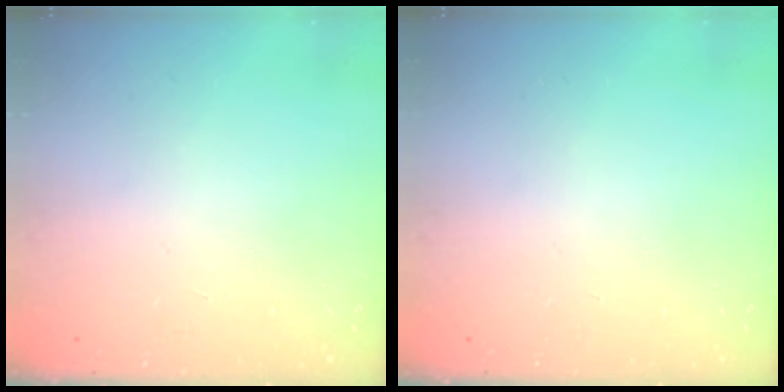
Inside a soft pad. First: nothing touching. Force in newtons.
{"total": 0.0}